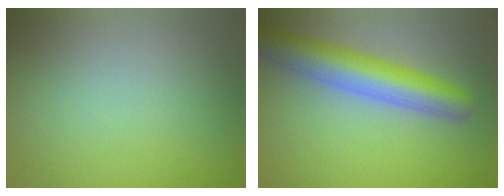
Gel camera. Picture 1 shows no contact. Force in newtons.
{"total": 6.6, "press": 6.6, "slide": 0.2}